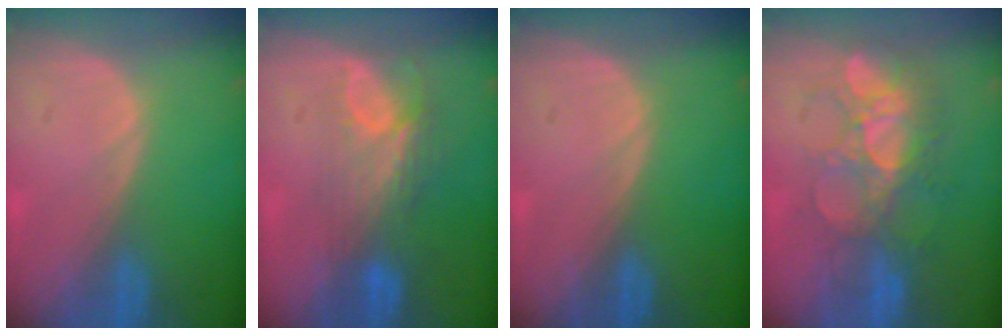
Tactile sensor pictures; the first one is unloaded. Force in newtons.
{"total": 7.4, "press": 6.4, "slide": 3.7}
{"total": 0.0}
{"total": 8.3, "press": 8.1, "slide": 1.8}